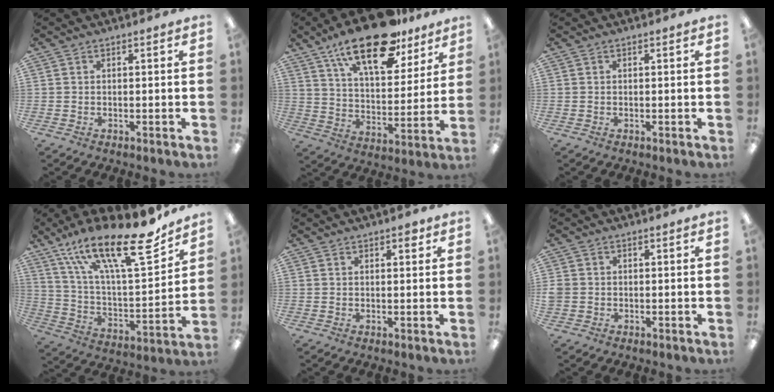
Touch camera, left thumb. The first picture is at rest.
{"total": 20.5, "force": [14.3, 8.4, 12.1], "torque": [-0.199, -0.073, 0.243]}
{"total": 0.0}
{"total": 25.3, "force": [17.4, 6.7, 17.0], "torque": [-0.279, -0.103, 0.290]}
{"total": 1.8, "force": [1.2, 0.8, 1.1], "torque": [-0.006, -0.005, 0.018]}
{"total": 1.9, "force": [-0.2, 1.8, 0.5], "torque": [-0.008, 0.004, -0.005]}